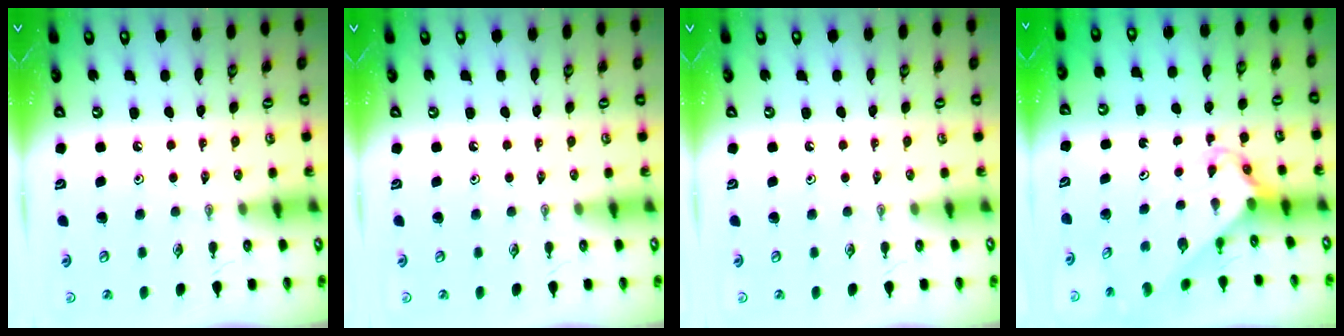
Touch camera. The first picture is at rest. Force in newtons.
{"total": 0.0}
{"total": 0.0}
{"total": 2.8, "press": 2.8, "slide": 0.2}